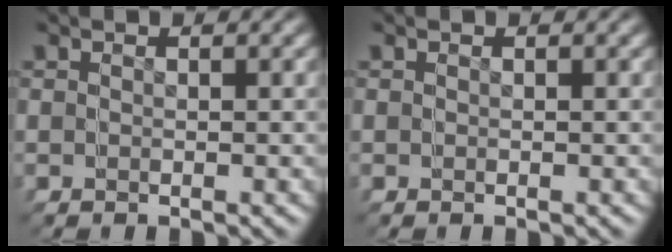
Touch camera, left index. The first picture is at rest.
{"total": 0.0}